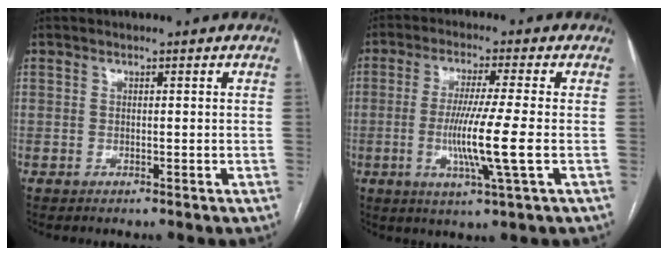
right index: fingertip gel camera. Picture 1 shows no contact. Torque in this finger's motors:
{"motor_torque": [1.89, -0.24, 0.88, 0.17]}